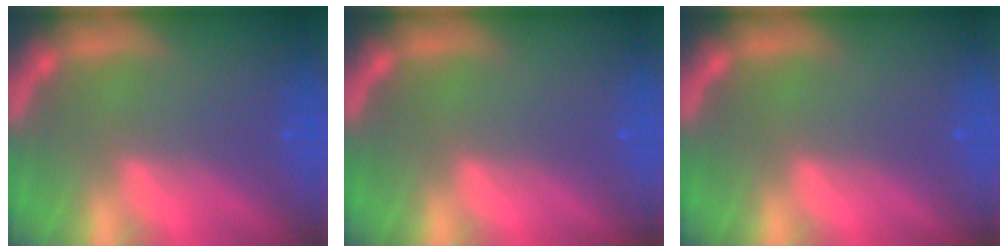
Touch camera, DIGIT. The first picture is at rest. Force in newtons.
{"total": 0.0}
{"total": 0.0}